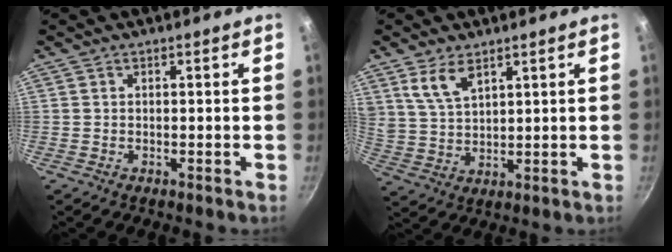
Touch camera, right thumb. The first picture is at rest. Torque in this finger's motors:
{"motor_torque": [0.35, 2.35, 1.44, 0.95, 0.48]}